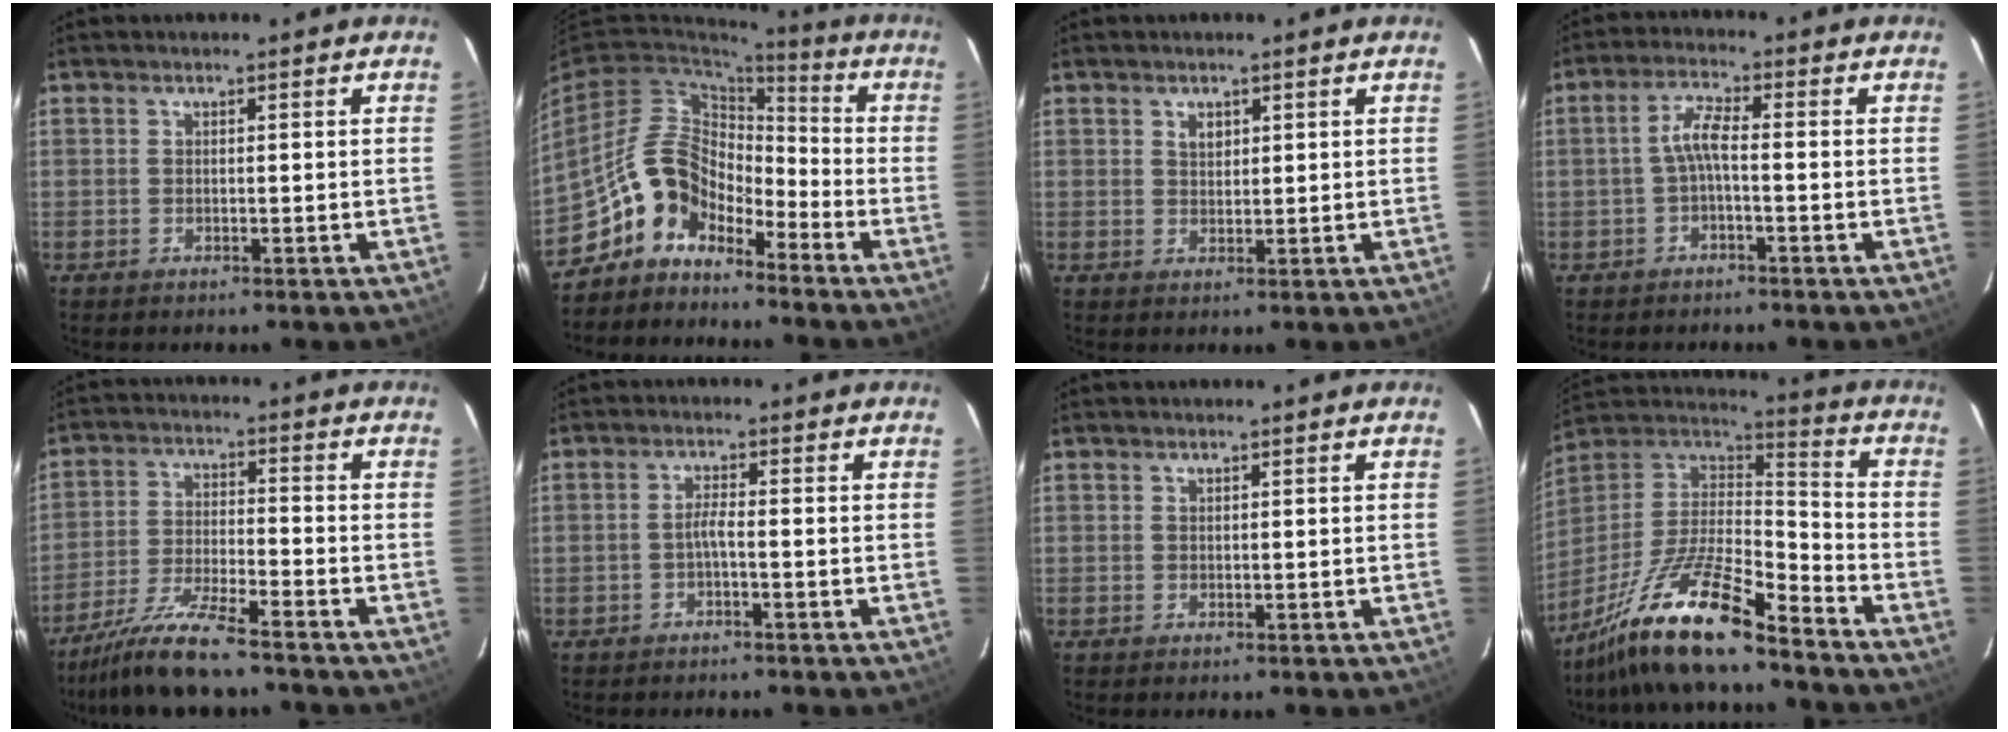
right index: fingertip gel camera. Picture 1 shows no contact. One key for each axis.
{"total": 10.0, "fx": -7.2, "fy": 6.0, "fz": 3.6, "tx": -0.070, "ty": 0.037, "tz": -0.145}
{"total": 2.0, "fx": 1.0, "fy": 1.4, "fz": 1.1, "tx": -0.015, "ty": 0.004, "tz": 0.018}
{"total": 3.7, "fx": -1.1, "fy": 0.7, "fz": 3.5, "tx": -0.078, "ty": 0.011, "tz": -0.024}
{"total": 10.7, "fx": -9.2, "fy": 0.6, "fz": 5.4, "tx": -0.117, "ty": -0.008, "tz": -0.169}
{"total": 1.8, "fx": -1.0, "fy": 0.0, "fz": 1.5, "tx": -0.031, "ty": 0.003, "tz": -0.020}
{"total": 0.0}
{"total": 18.8, "fx": -14.2, "fy": 3.2, "fz": 12.0, "tx": -0.248, "ty": -0.016, "tz": -0.267}